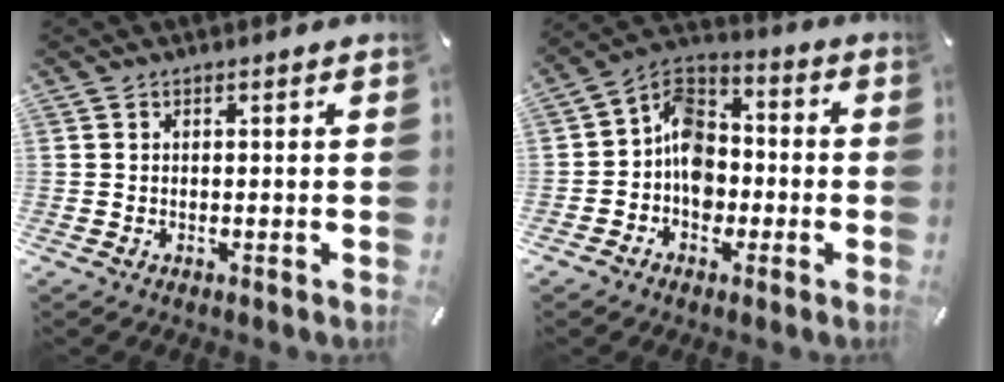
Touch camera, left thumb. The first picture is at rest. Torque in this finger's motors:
{"motor_torque": [-0.08, 1.21, 0.99, 0.16, 0.23]}